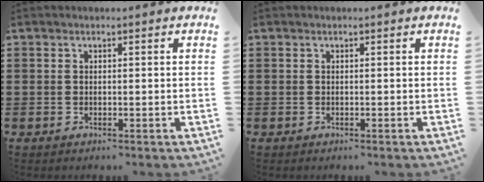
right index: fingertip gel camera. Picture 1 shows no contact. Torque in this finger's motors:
{"motor_torque": [0.88, 0.06, 0.00, 0.01]}